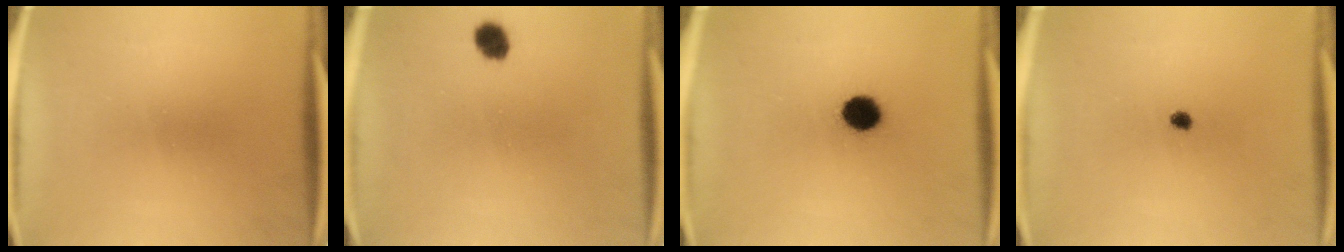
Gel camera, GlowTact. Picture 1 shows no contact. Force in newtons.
{"total": 3.4}
{"total": 7.5}
{"total": 1.2}